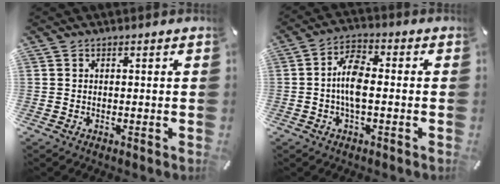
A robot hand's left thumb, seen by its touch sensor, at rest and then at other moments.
{"total": 7.5, "force": [-0.8, 3.5, 6.6], "torque": [-0.136, 0.008, -0.017]}